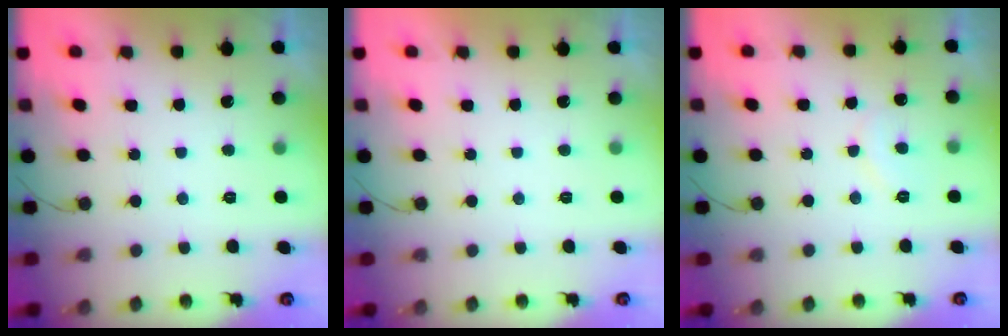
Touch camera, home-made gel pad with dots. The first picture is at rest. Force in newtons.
{"total": 1.7, "press": 1.7, "slide": 0.1}
{"total": 6.9, "press": 6.8, "slide": 0.4}